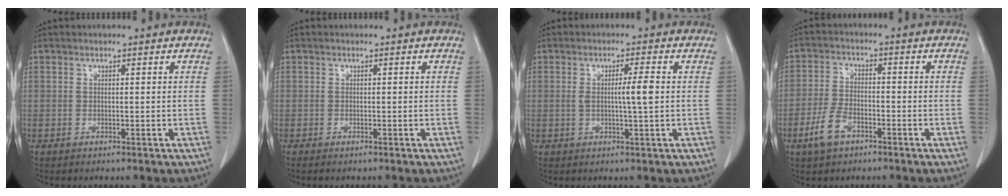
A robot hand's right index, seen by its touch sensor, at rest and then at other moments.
{"total": 0.7, "force": [-0.6, 0.1, 0.5], "torque": [-0.012, -0.002, -0.009]}
{"total": 3.8, "force": [0.1, -0.3, 3.7], "torque": [-0.066, -0.003, 0.001]}
{"total": 5.7, "force": [-3.3, 2.8, 3.8], "torque": [-0.088, 0.001, -0.063]}